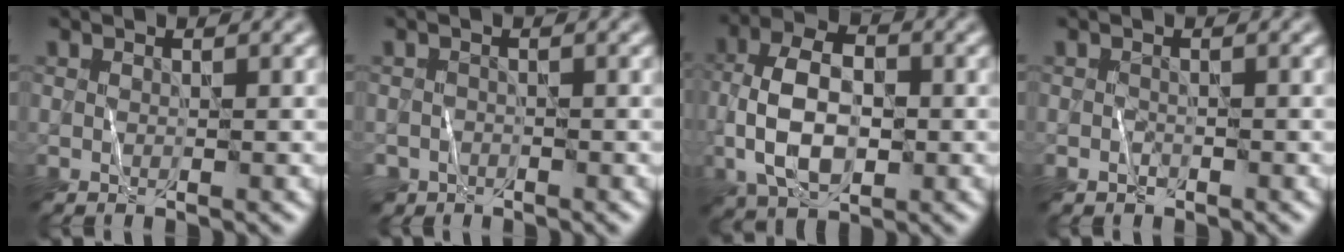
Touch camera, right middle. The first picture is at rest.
{"total": 1.8, "force": [-1.4, 1.1, -0.2], "torque": [0.011, 0.001, -0.026]}
{"total": 7.1, "force": [-1.2, 4.2, 5.6], "torque": [-0.111, 0.008, -0.028]}
{"total": 0.8, "force": [-0.4, 0.6, 0.3], "torque": [-0.005, -0.002, -0.008]}